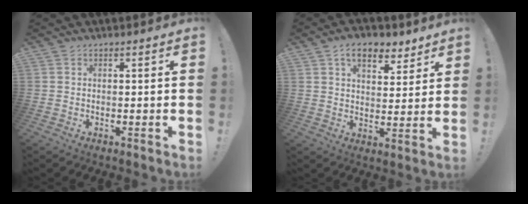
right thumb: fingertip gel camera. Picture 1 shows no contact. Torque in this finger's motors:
{"motor_torque": [0.06, 0.07, 0.02, 0.02, 0.01]}